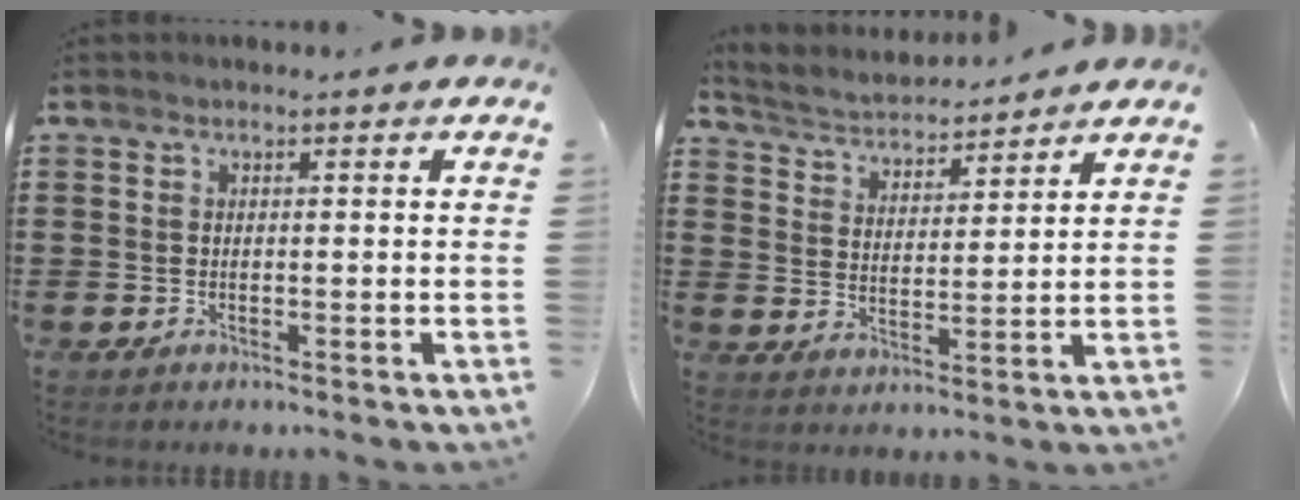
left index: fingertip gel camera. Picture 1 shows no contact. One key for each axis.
{"total": 3.4, "fx": 3.3, "fy": 0.6, "fz": -0.1, "tx": -0.019, "ty": -0.021, "tz": 0.055}